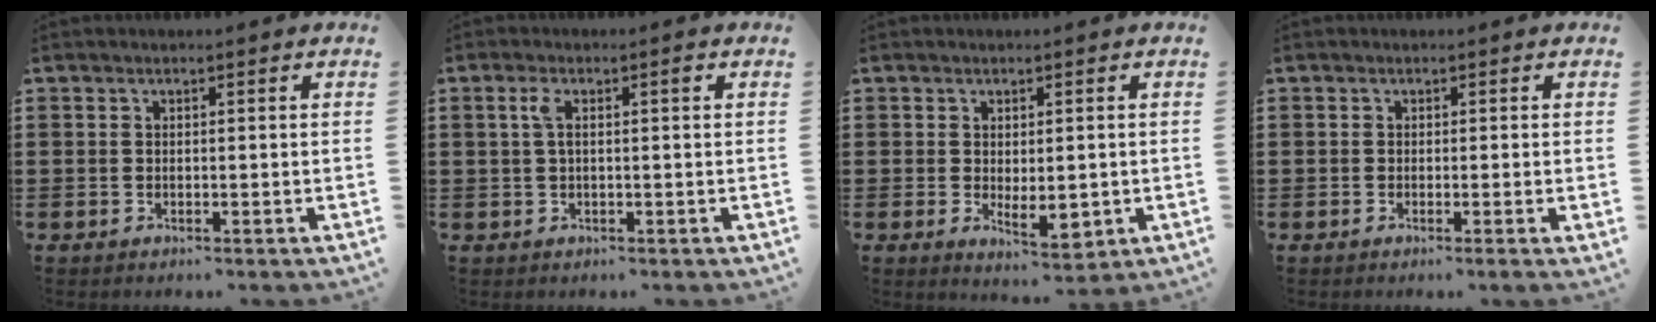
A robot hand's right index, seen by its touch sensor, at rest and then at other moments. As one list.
[{"total": 2.7, "force": [0.5, 0.5, 2.6], "torque": [-0.051, 0.003, 0.006]}, {"total": 3.8, "force": [-0.2, 2.0, 3.2], "torque": [-0.041, -0.003, -0.005]}, {"total": 0.8, "force": [-0.1, -0.2, 0.8], "torque": [-0.014, -0.005, -0.002]}]